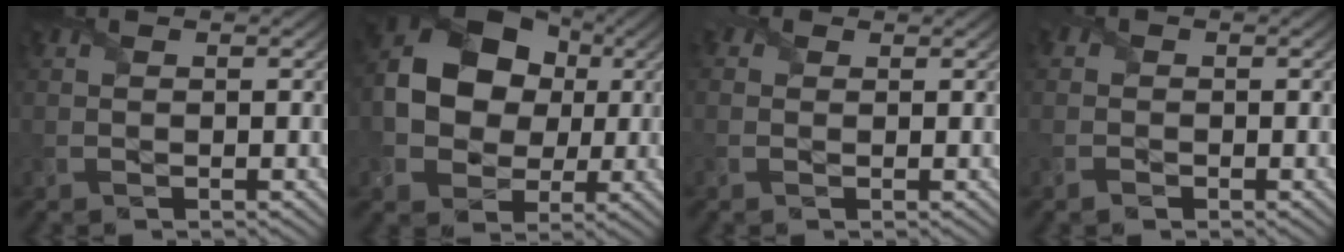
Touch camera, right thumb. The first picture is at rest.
{"total": 13.0, "force": [1.3, 10.3, 7.8], "torque": [-0.164, 0.011, 0.011]}
{"total": 1.4, "force": [0.5, 1.2, 0.5], "torque": [-0.019, 0.001, 0.003]}
{"total": 1.3, "force": [-0.7, 1.1, 0.3], "torque": [-0.009, -0.001, -0.022]}